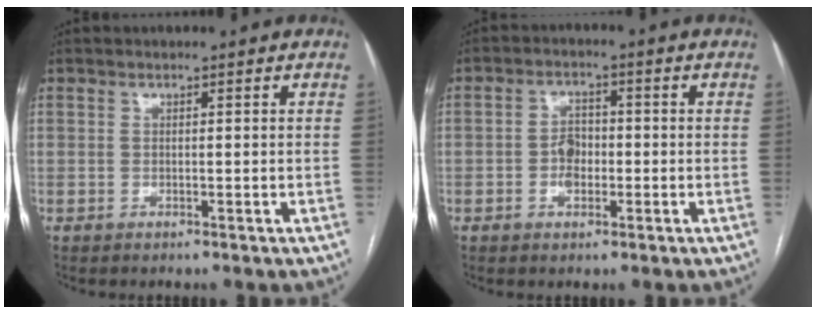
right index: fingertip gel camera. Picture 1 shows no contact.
{"total": 3.7, "force": [-0.8, 2.5, 2.6], "torque": [-0.046, 0.008, -0.015]}